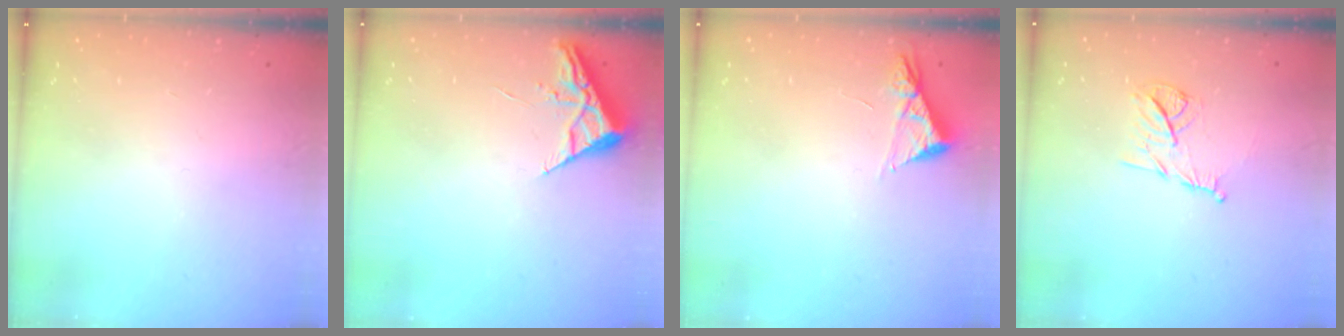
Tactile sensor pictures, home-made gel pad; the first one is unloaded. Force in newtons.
{"total": 3.9, "press": 3.9, "slide": 0.5}
{"total": 4.5, "press": 4.4, "slide": 0.5}
{"total": 8.6, "press": 8.6, "slide": 0.7}